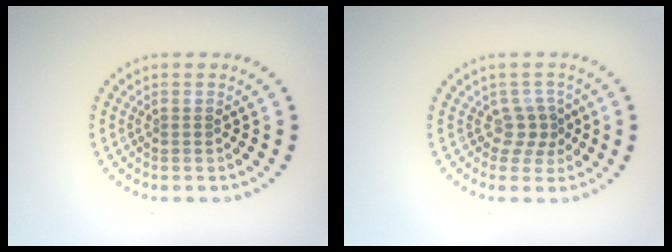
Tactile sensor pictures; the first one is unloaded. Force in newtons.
{"total": 2.1, "press": 1.5, "slide": 1.4}